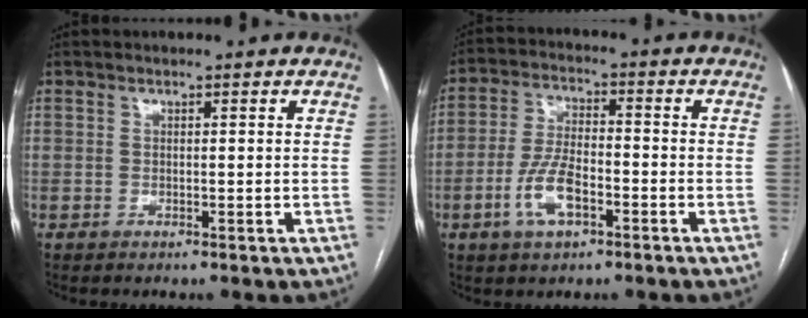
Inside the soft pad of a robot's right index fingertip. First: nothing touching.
{"total": 8.0, "force": [-3.4, 3.2, 6.5], "torque": [-0.140, 0.005, -0.064]}